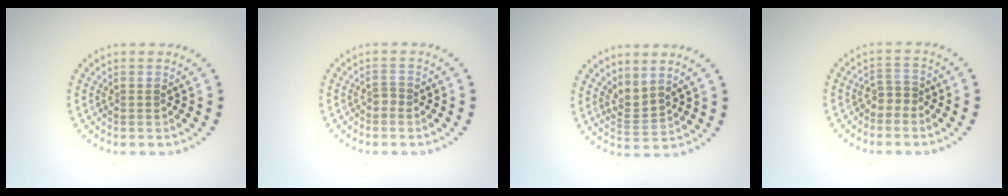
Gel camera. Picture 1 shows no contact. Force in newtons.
{"total": 0.9, "press": 0.6, "slide": 0.7}
{"total": 2.1, "press": 1.4, "slide": 1.6}
{"total": 1.5, "press": 1.2, "slide": 1.0}